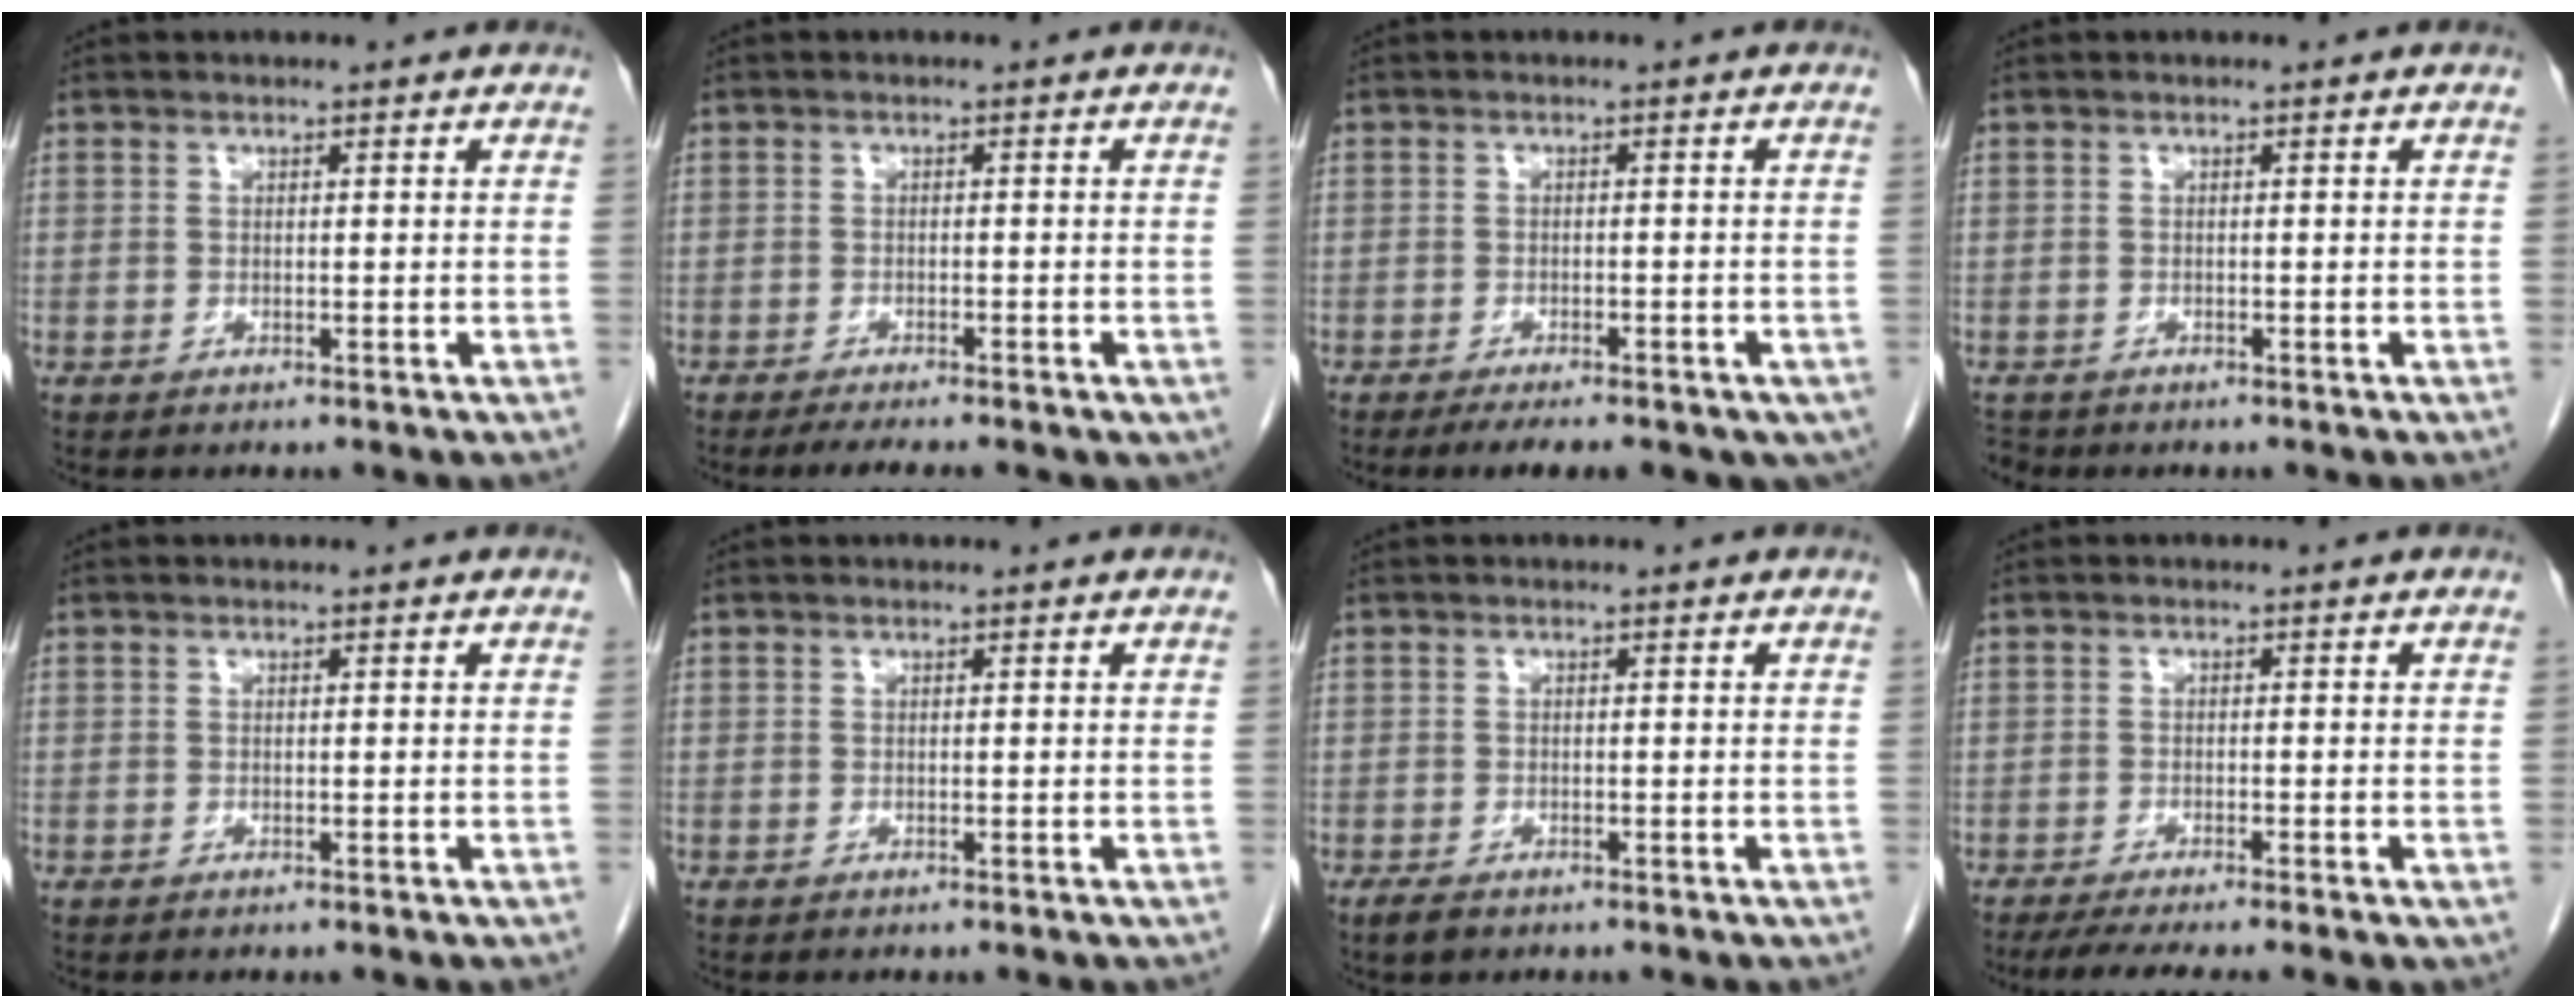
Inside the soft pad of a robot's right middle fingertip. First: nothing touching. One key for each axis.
{"total": 7.8, "fx": -5.4, "fy": 1.3, "fz": 5.4, "tx": -0.078, "ty": -0.015, "tz": -0.085}
{"total": 12.1, "fx": -8.6, "fy": 4.3, "fz": 7.4, "tx": -0.096, "ty": -0.012, "tz": -0.104}
{"total": 1.3, "fx": -1.2, "fy": 0.5, "fz": 0.0, "tx": -0.004, "ty": -0.004, "tz": -0.020}
{"total": 0.0}
{"total": 0.0}
{"total": 1.8, "fx": -1.3, "fy": 0.8, "fz": 1.0, "tx": -0.024, "ty": -0.003, "tz": -0.019}
{"total": 7.4, "fx": -5.4, "fy": 1.0, "fz": 4.9, "tx": -0.070, "ty": -0.013, "tz": -0.083}